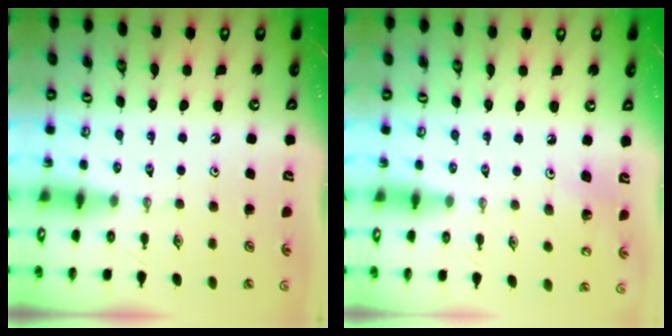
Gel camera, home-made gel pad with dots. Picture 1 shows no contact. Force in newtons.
{"total": 5.0, "press": 4.5, "slide": 2.3}